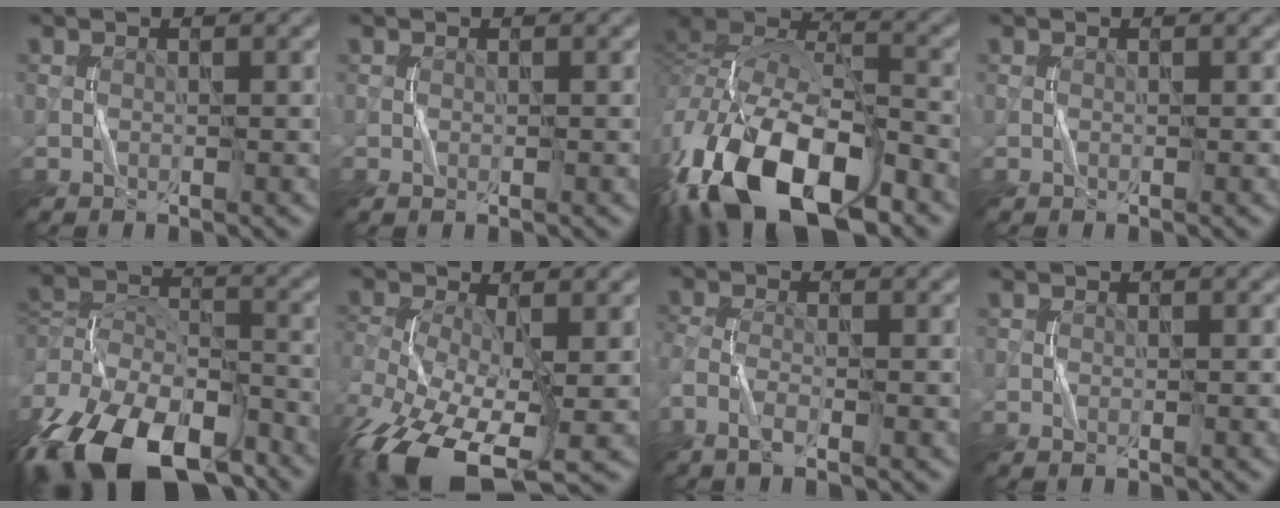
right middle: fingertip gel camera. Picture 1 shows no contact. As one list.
[{"total": 0.0}, {"total": 17.6, "force": [-10.0, 8.3, 11.9], "torque": [-0.249, -0.009, -0.181]}, {"total": 0.0}, {"total": 16.0, "force": [-9.7, 8.7, 9.2], "torque": [-0.216, -0.012, -0.158]}, {"total": 12.0, "force": [-5.3, 5.7, 9.1], "torque": [-0.207, -0.035, -0.092]}, {"total": 3.0, "force": [-1.8, 0.8, 2.3], "torque": [-0.057, -0.004, -0.047]}, {"total": 0.0}]